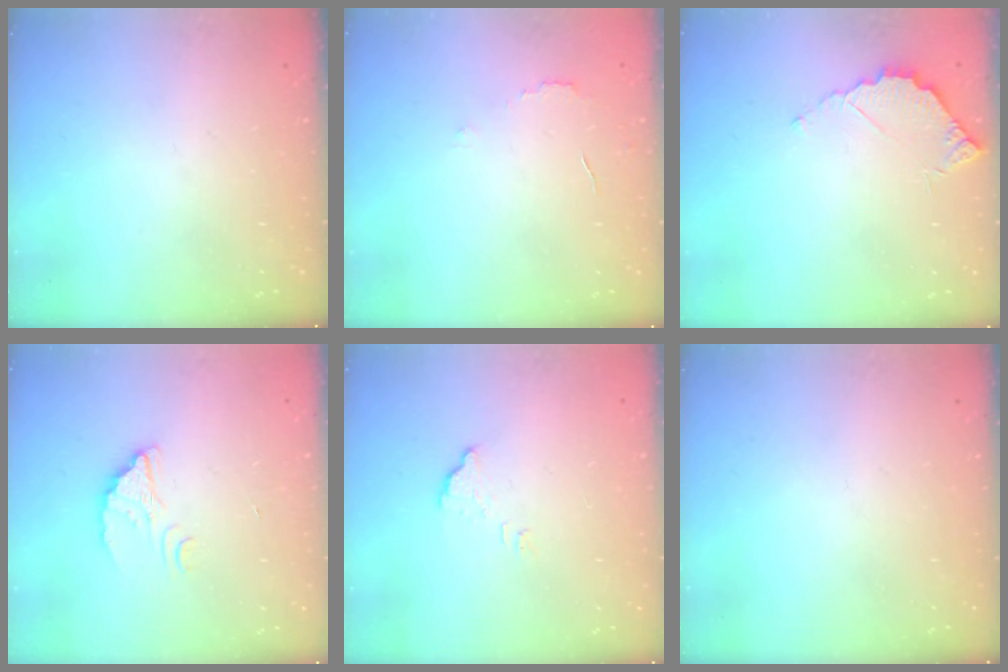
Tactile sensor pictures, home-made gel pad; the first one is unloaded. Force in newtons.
{"total": 2.9, "press": 2.9, "slide": 0.2}
{"total": 4.0, "press": 4.0, "slide": 0.3}
{"total": 2.5, "press": 2.5, "slide": 0.1}
{"total": 2.3, "press": 2.3, "slide": 0.1}
{"total": 0.0}